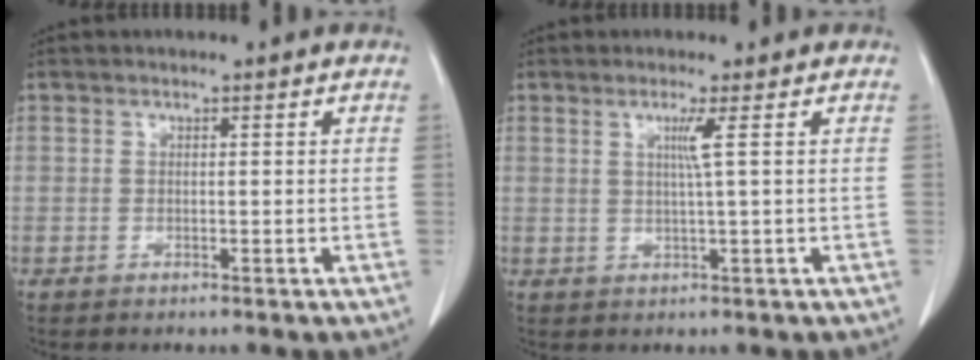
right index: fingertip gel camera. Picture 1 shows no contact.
{"total": 2.2, "force": [0.6, -0.9, 1.9], "torque": [-0.040, -0.003, 0.014]}